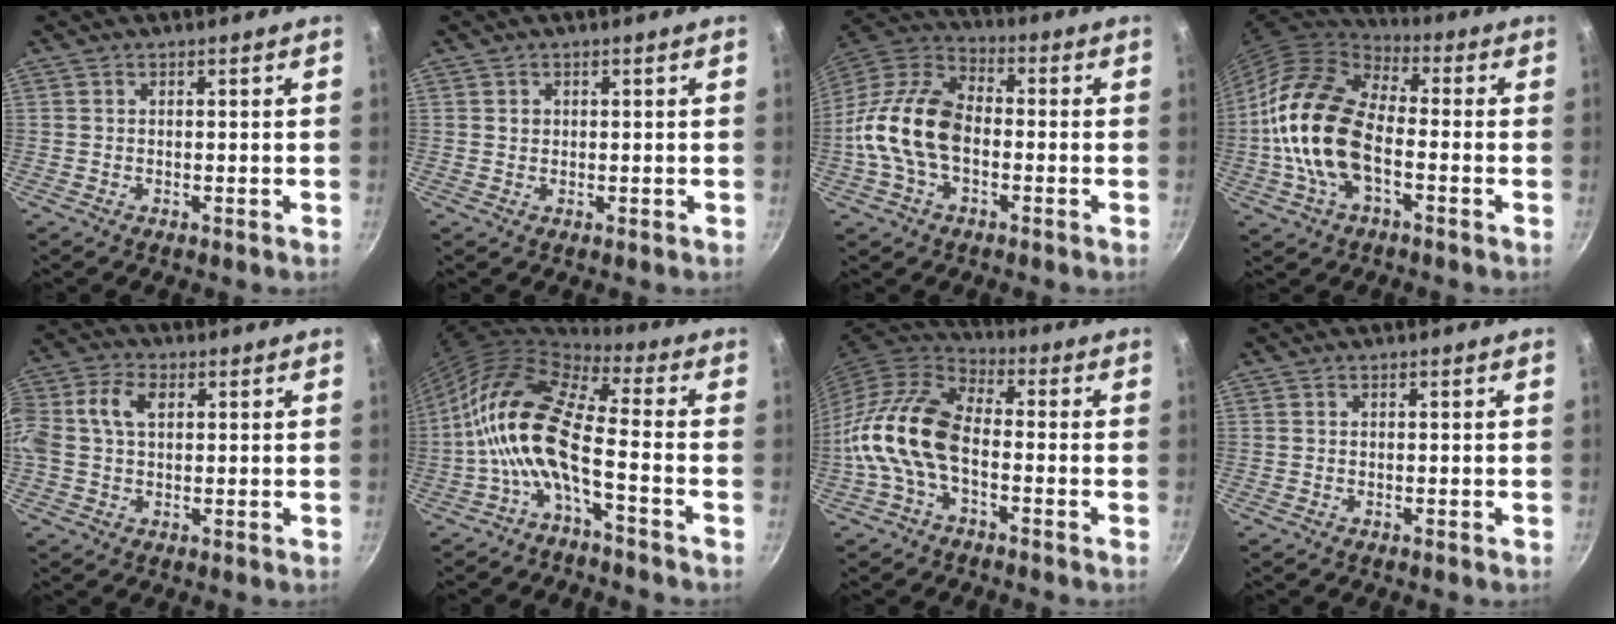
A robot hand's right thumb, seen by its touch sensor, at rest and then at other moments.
{"total": 1.1, "force": [0.3, 1.0, 0.4], "torque": [-0.004, 0.002, 0.005]}
{"total": 15.7, "force": [-2.4, 9.7, 12.1], "torque": [-0.210, 0.039, -0.065]}
{"total": 18.8, "force": [-3.2, 10.6, 15.1], "torque": [-0.272, 0.032, -0.073]}
{"total": 11.4, "force": [2.0, 7.8, 8.1], "torque": [-0.171, 0.033, 0.025]}
{"total": 13.7, "force": [-3.3, 4.7, 12.4], "torque": [-0.246, 0.042, -0.079]}
{"total": 13.7, "force": [-3.1, 7.8, 10.8], "torque": [-0.203, 0.038, -0.075]}
{"total": 0.0}